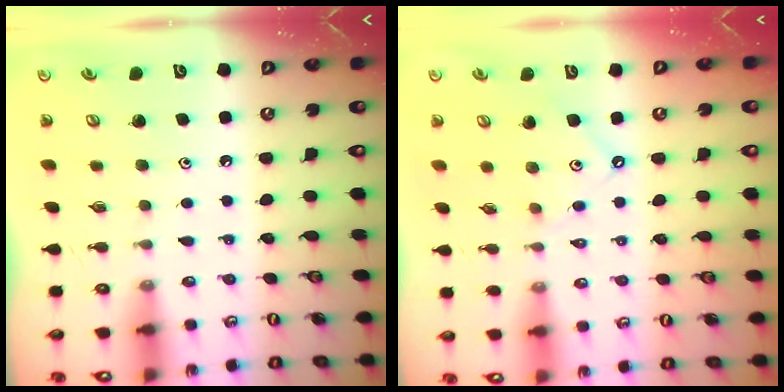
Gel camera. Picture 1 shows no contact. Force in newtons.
{"total": 4.6, "press": 4.6, "slide": 0.6}